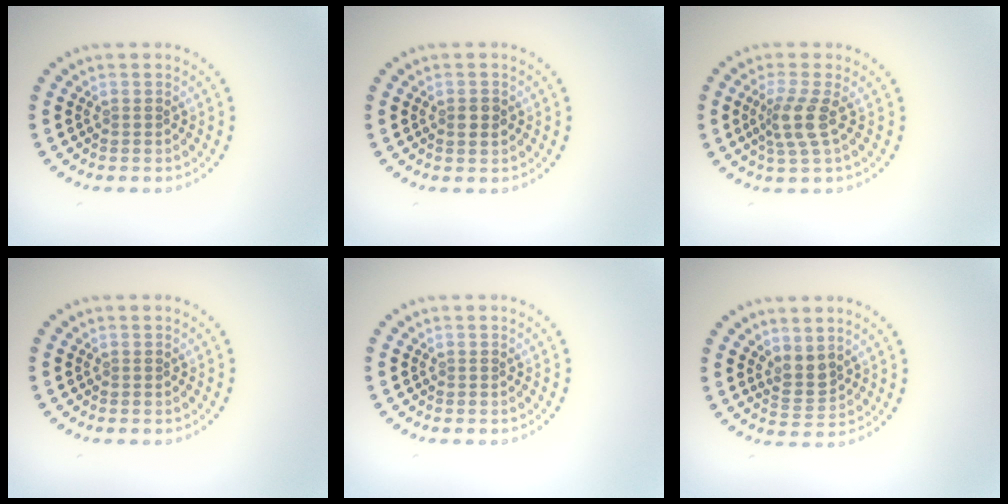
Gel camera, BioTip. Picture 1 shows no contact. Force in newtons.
{"total": 1.4, "press": 1.4, "slide": 0.1}
{"total": 3.0, "press": 2.3, "slide": 1.9}
{"total": 0.0}
{"total": 0.0}
{"total": 2.1, "press": 1.8, "slide": 1.1}